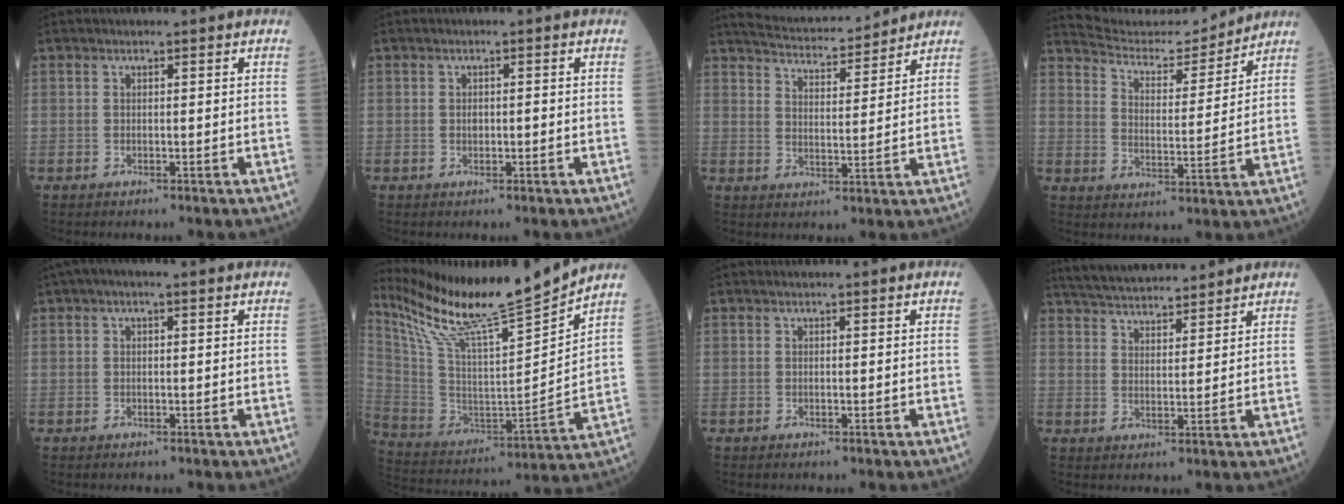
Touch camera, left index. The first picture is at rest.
{"total": 1.0, "force": [0.0, 0.5, 0.9], "torque": [-0.017, 0.001, 0.001]}
{"total": 13.3, "force": [12.6, 1.9, 3.8], "torque": [-0.069, 0.020, 0.193]}
{"total": 11.9, "force": [11.8, 0.5, 1.5], "torque": [-0.035, 0.005, 0.190]}
{"total": 2.9, "force": [1.5, 0.9, 2.3], "torque": [-0.047, 0.023, 0.022]}
{"total": 19.5, "force": [17.2, -1.3, 9.1], "torque": [-0.175, -0.038, 0.302]}
{"total": 0.0}
{"total": 12.5, "force": [11.6, 1.9, 4.1], "torque": [-0.075, 0.028, 0.187]}